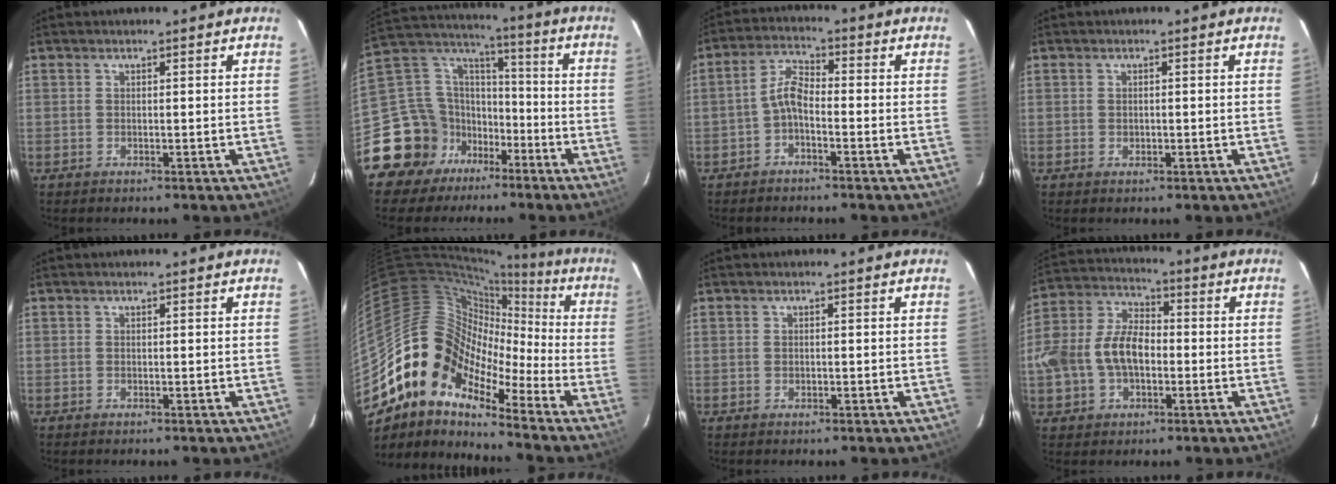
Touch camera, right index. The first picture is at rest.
{"total": 16.7, "force": [-10.0, 12.3, 5.0], "torque": [-0.130, 0.054, -0.168]}
{"total": 4.1, "force": [-2.0, 1.6, 3.1], "torque": [-0.071, 0.016, -0.042]}
{"total": 0.9, "force": [-0.1, 0.8, 0.5], "torque": [-0.008, 0.001, -0.001]}
{"total": 0.0}
{"total": 13.2, "force": [-7.2, 9.2, 6.1], "torque": [-0.091, 0.017, -0.165]}
{"total": 0.7, "force": [-0.1, 0.5, 0.4], "torque": [-0.007, 0.000, -0.002]}
{"total": 13.7, "force": [-2.5, 9.1, 10.0], "torque": [-0.220, 0.021, -0.044]}